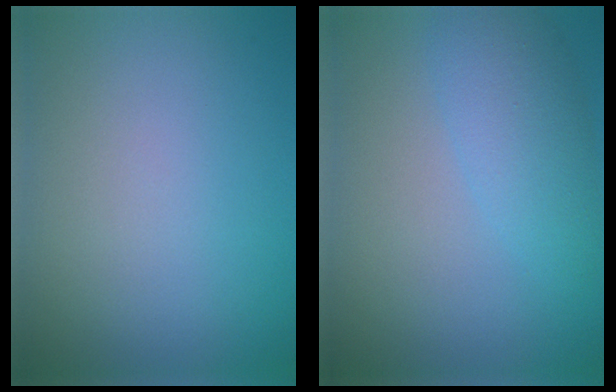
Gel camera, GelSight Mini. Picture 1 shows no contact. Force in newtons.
{"total": 3.9, "press": 3.9, "slide": 0.2}